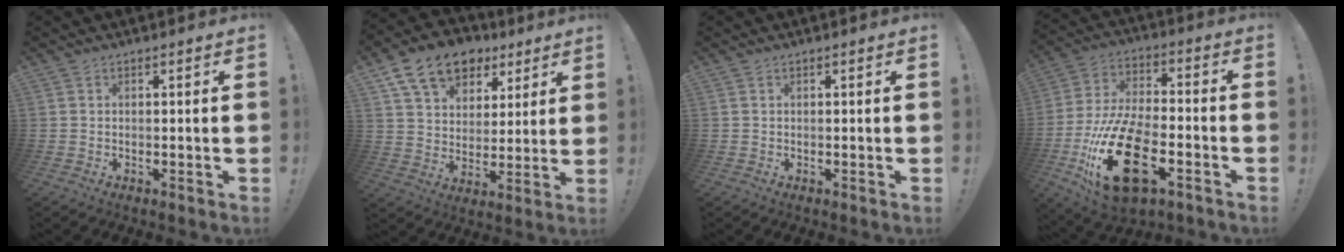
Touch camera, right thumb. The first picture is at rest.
{"total": 15.9, "force": [9.4, 10.4, 7.6], "torque": [-0.122, -0.048, 0.175]}
{"total": 0.0}
{"total": 24.3, "force": [-9.2, 12.4, 18.8], "torque": [-0.374, 0.053, -0.141]}